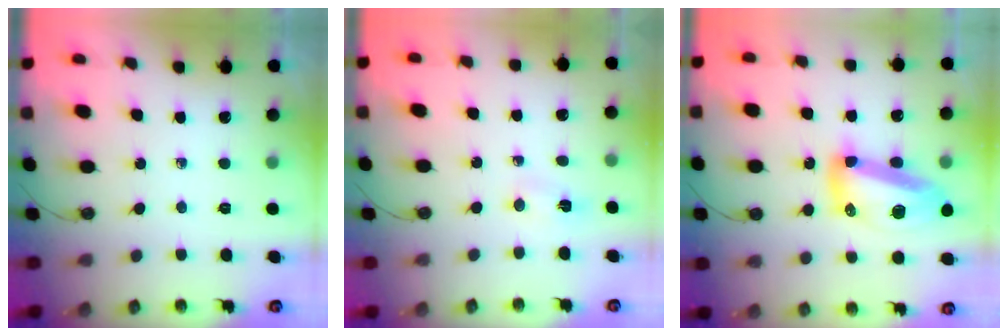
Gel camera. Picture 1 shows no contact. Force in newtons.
{"total": 2.1, "press": 1.6, "slide": 1.3}
{"total": 16.1, "press": 16.0, "slide": 1.4}